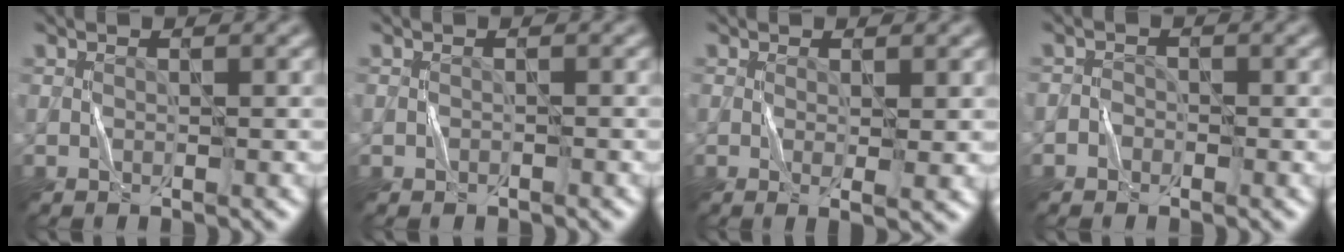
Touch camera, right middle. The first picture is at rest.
{"total": 0.5, "force": [-0.4, 0.3, 0.1], "torque": [-0.001, -0.001, -0.005]}
{"total": 1.9, "force": [0.1, 0.2, 1.9], "torque": [-0.031, -0.007, 0.002]}
{"total": 1.0, "force": [-0.6, 0.8, 0.1], "torque": [0.002, 0.004, -0.013]}